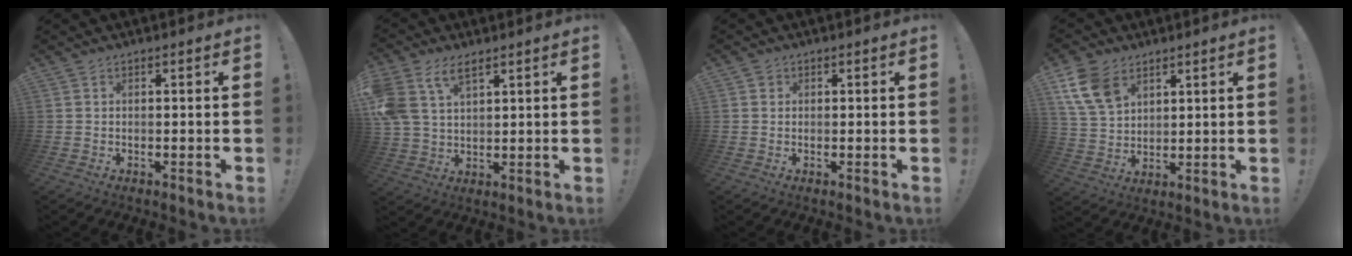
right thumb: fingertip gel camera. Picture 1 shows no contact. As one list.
[{"total": 10.0, "force": [5.7, 5.9, 5.8], "torque": [-0.125, -0.017, 0.113]}, {"total": 1.0, "force": [0.5, 0.8, 0.2], "torque": [0.003, -0.001, 0.007]}, {"total": 12.4, "force": [6.8, 8.4, 6.0], "torque": [-0.104, -0.025, 0.139]}]